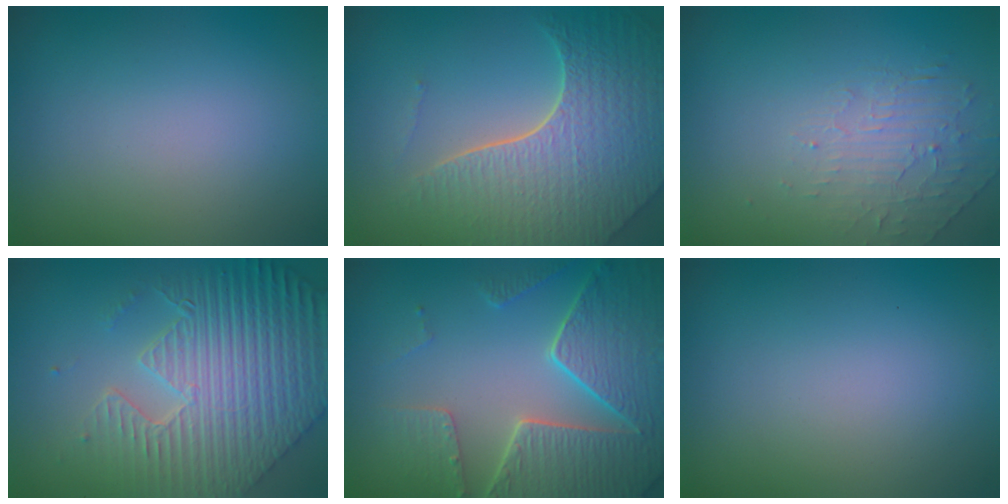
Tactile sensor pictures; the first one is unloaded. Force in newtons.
{"total": 8.4, "press": 5.8, "slide": 6.0}
{"total": 2.0, "press": 0.9, "slide": 1.8}
{"total": 9.3, "press": 6.5, "slide": 6.6}
{"total": 7.3, "press": 5.7, "slide": 4.6}
{"total": 0.0}